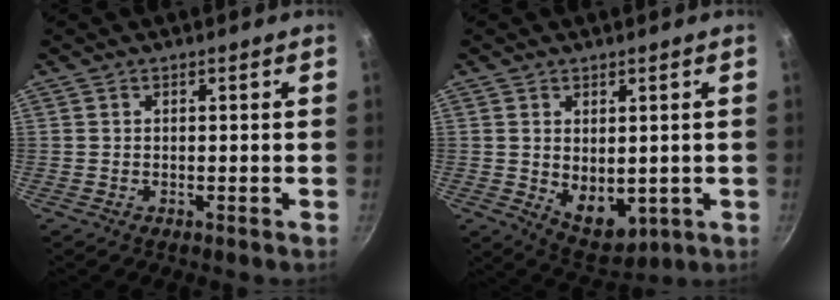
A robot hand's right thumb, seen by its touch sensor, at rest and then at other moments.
{"total": 7.9, "force": [0.4, 5.2, 6.0], "torque": [-0.071, -0.021, 0.025]}